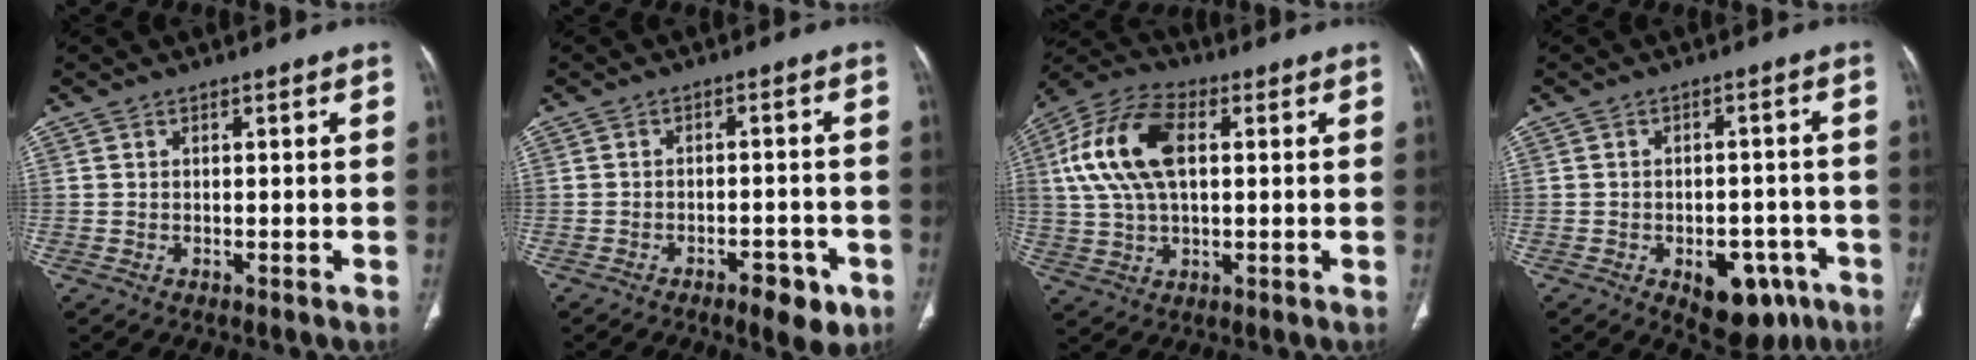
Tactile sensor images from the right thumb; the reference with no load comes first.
{"total": 6.3, "force": [-3.5, 2.7, 4.4], "torque": [-0.047, 0.016, -0.045]}
{"total": 15.8, "force": [3.1, 8.7, 12.8], "torque": [-0.266, 0.021, 0.056]}
{"total": 11.0, "force": [-5.3, 6.4, 7.1], "torque": [-0.057, 0.027, -0.060]}